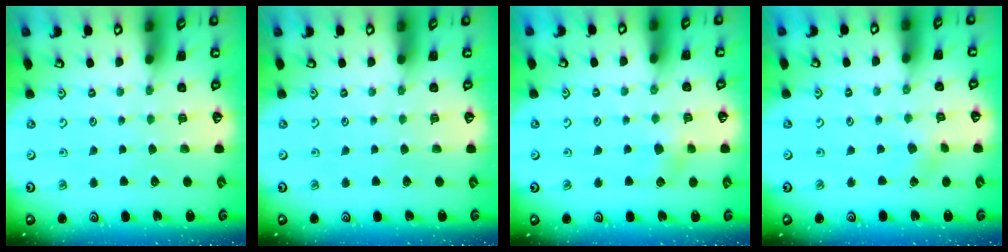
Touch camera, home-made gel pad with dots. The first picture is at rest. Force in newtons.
{"total": 0.0}
{"total": 4.2, "press": 4.1, "slide": 0.6}
{"total": 1.8, "press": 1.8, "slide": 0.4}